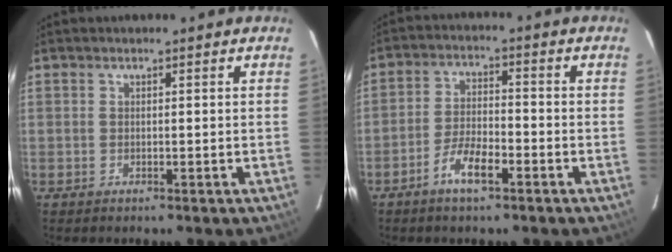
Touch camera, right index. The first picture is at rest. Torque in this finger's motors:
{"motor_torque": [0.16, -0.20, 0.12, 0.03]}